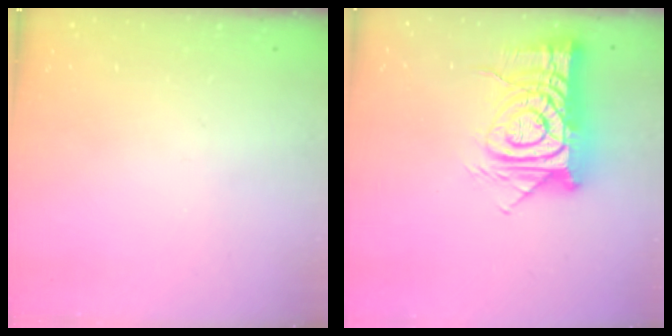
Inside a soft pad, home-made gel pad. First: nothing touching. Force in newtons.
{"total": 16.8, "press": 16.8, "slide": 1.7}